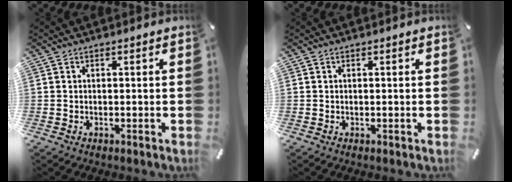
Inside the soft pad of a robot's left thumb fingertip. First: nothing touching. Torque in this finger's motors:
{"motor_torque": [-0.01, 0.00, -0.16, 0.21, 0.00]}